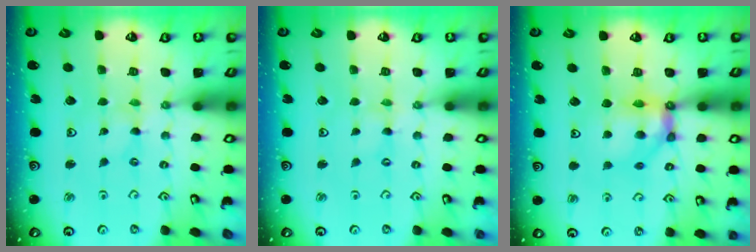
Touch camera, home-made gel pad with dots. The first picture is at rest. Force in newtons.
{"total": 0.0}
{"total": 10.1, "press": 10.1, "slide": 0.9}